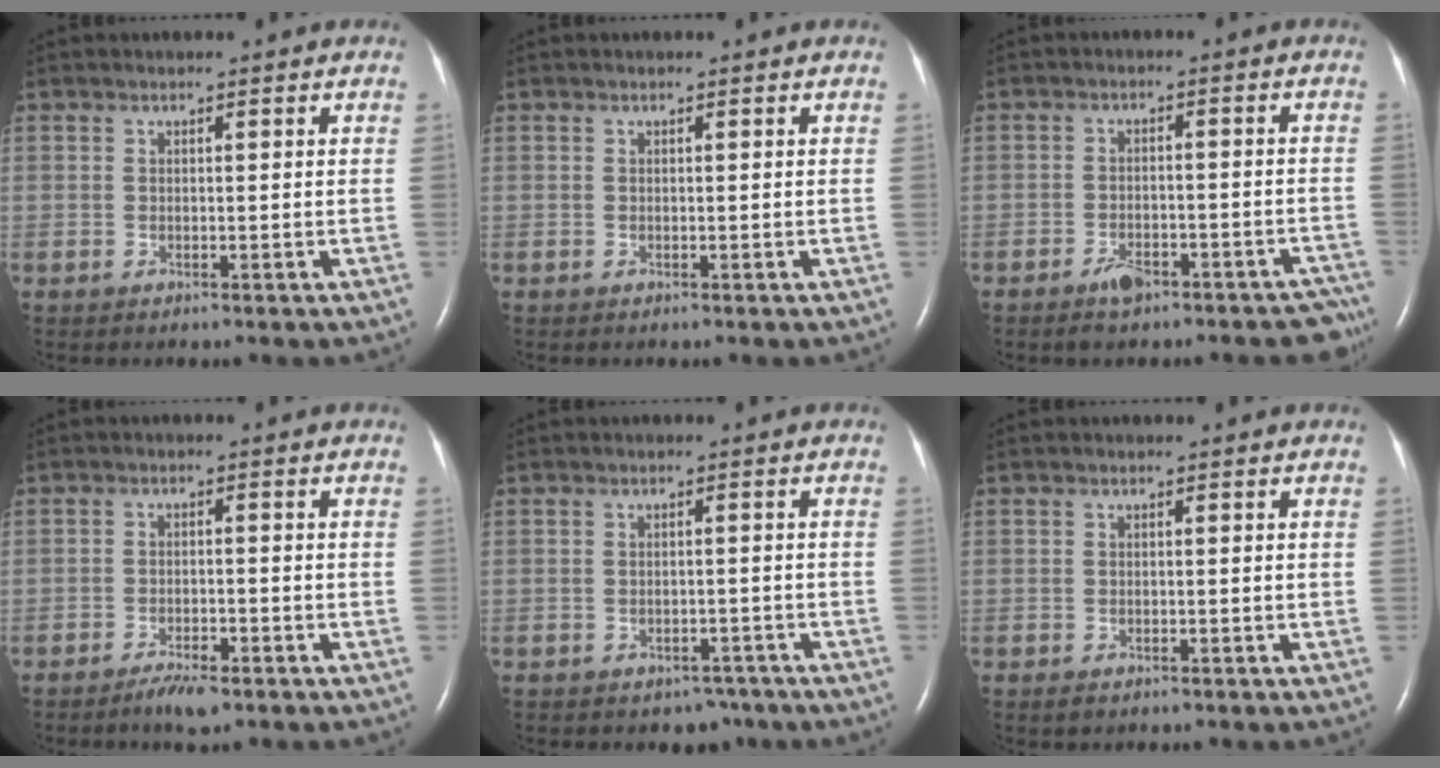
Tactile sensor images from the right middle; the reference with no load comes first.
{"total": 0.0}
{"total": 6.8, "force": [-5.5, 2.7, 3.0], "torque": [-0.015, 0.016, -0.080]}
{"total": 3.4, "force": [-2.6, 0.8, 2.2], "torque": [-0.044, -0.003, -0.043]}
{"total": 3.2, "force": [-2.3, 2.0, 0.7], "torque": [-0.004, 0.010, -0.024]}
{"total": 0.8, "force": [-0.5, 0.5, 0.3], "torque": [-0.005, 0.000, -0.004]}